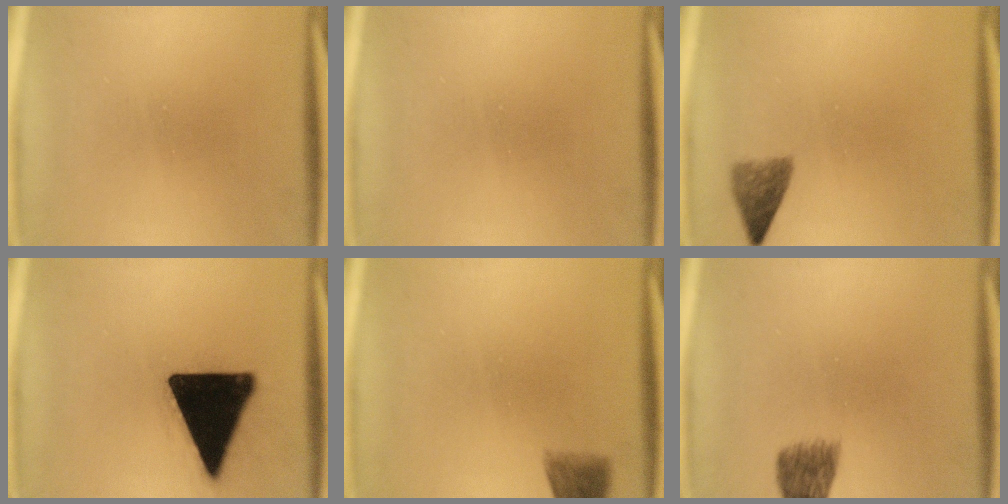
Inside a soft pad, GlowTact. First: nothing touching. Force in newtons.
{"total": 0.0}
{"total": 3.1}
{"total": 20.3}
{"total": 3.4}
{"total": 4.8}